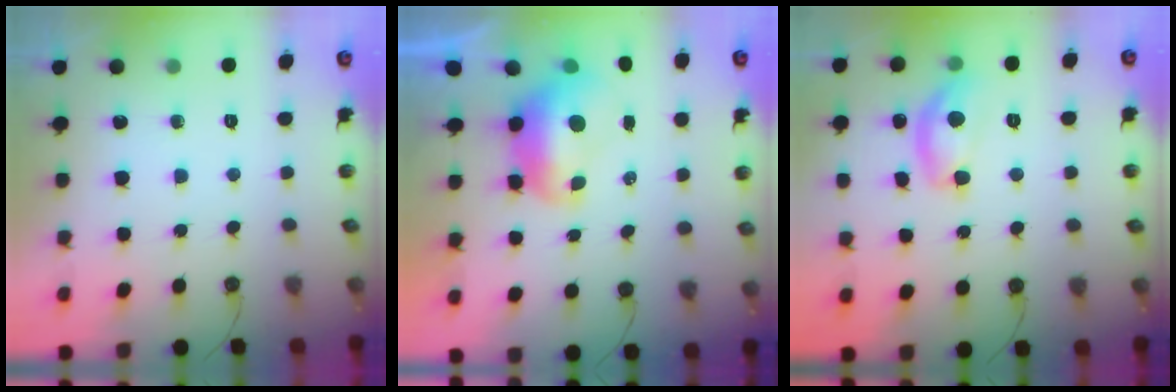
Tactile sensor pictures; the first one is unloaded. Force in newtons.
{"total": 2.4, "press": 2.2, "slide": 0.8}
{"total": 8.4, "press": 8.4, "slide": 0.6}